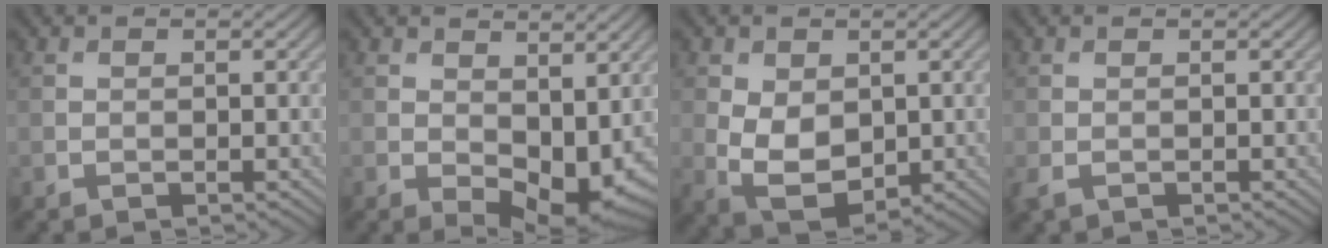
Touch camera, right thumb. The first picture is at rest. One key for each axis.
{"total": 8.8, "fx": 0.4, "fy": 5.2, "fz": 7.1, "tx": -0.116, "ty": -0.020, "tz": 0.018}
{"total": 6.8, "fx": -0.1, "fy": 4.5, "fz": 5.1, "tx": -0.120, "ty": -0.007, "tz": 0.003}
{"total": 1.2, "fx": -0.5, "fy": 0.7, "fz": 0.8, "tx": -0.034, "ty": -0.005, "tz": -0.008}